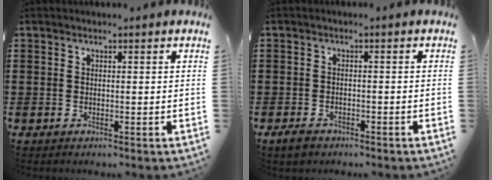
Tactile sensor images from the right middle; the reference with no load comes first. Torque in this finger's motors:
{"motor_torque": [0.31, 0.47, 0.22, 0.05]}